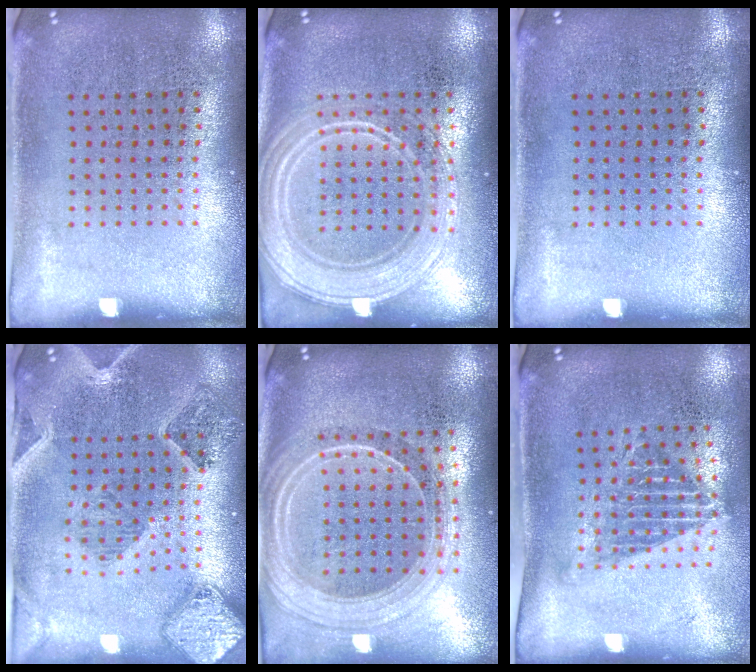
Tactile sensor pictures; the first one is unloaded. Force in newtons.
{"total": 2.5, "press": 2.5, "slide": 0.4}
{"total": 0.0}
{"total": 1.6, "press": 1.6, "slide": 0.4}
{"total": 2.3, "press": 2.0, "slide": 1.1}
{"total": 1.3, "press": 1.0, "slide": 0.9}